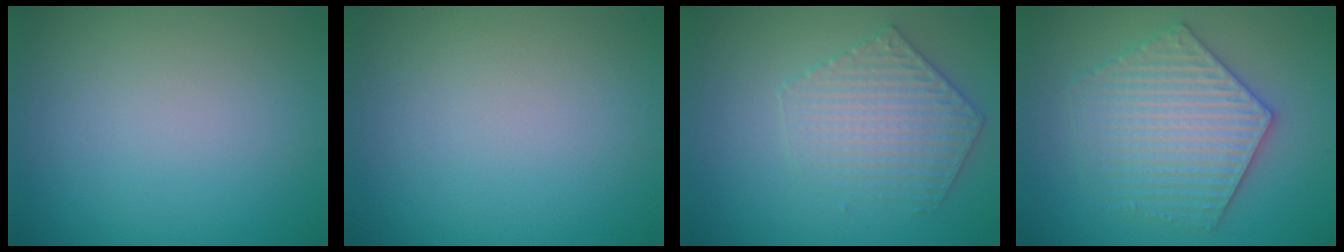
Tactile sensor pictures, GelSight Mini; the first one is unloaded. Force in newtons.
{"total": 0.0}
{"total": 3.4, "press": 3.3, "slide": 0.7}
{"total": 6.1, "press": 6.1, "slide": 0.9}